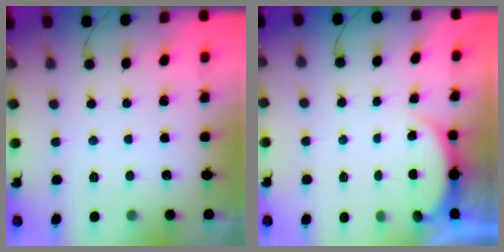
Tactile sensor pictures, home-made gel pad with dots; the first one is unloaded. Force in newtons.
{"total": 2.6, "press": 2.6, "slide": 0.6}